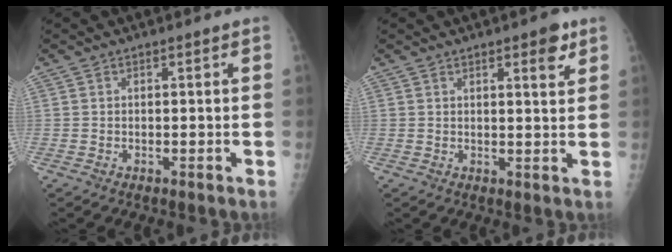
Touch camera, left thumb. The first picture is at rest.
{"total": 4.4, "force": [2.5, 1.3, 3.3], "torque": [-0.036, -0.013, 0.030]}